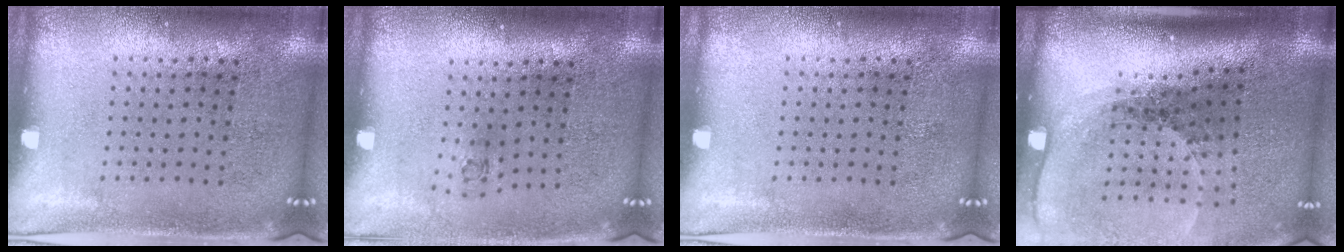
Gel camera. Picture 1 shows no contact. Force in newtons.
{"total": 0.6, "press": 0.3, "slide": 0.5}
{"total": 0.0}
{"total": 2.1, "press": 1.6, "slide": 1.3}